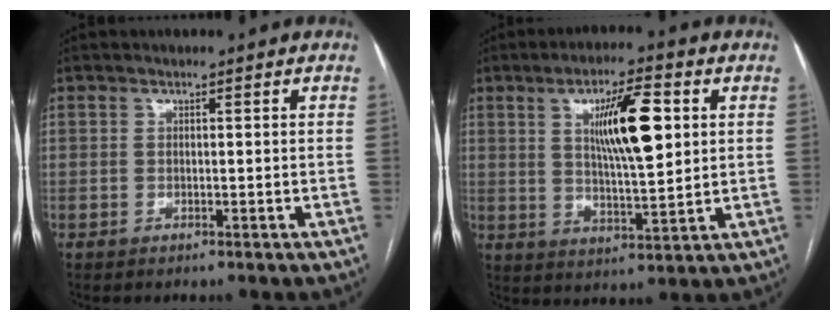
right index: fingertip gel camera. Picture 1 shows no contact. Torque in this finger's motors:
{"motor_torque": [0.51, 0.15, 0.43, 0.14]}